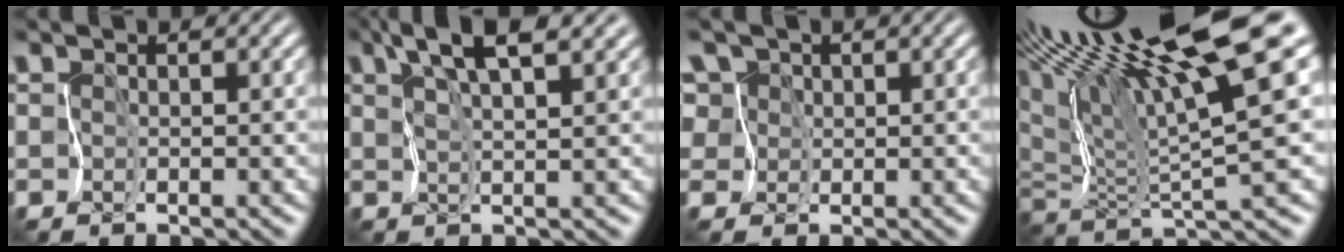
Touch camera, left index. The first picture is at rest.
{"total": 4.7, "force": [3.1, 0.8, 3.4], "torque": [-0.068, 0.008, 0.057]}
{"total": 6.6, "force": [3.1, 5.2, 2.5], "torque": [-0.065, 0.021, 0.031]}
{"total": 14.5, "force": [6.9, 2.0, 12.6], "torque": [-0.213, 0.026, 0.121]}